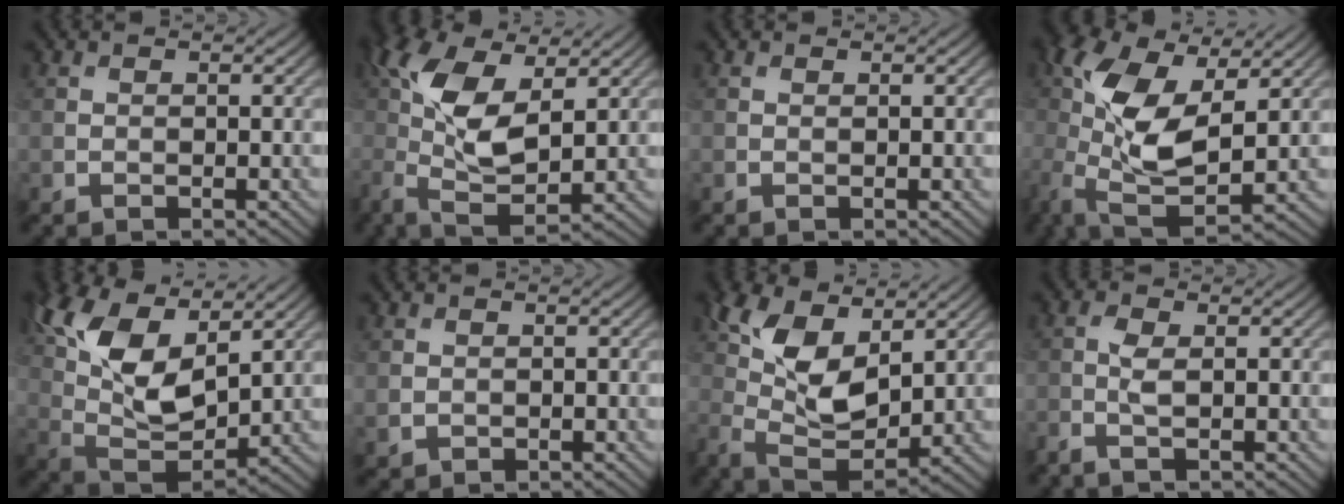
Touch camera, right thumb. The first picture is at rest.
{"total": 10.5, "force": [2.1, 4.7, 9.2], "torque": [-0.219, 0.007, 0.035]}
{"total": 0.0}
{"total": 12.3, "force": [1.7, 5.9, 10.7], "torque": [-0.246, 0.000, 0.026]}
{"total": 13.1, "force": [6.1, 6.3, 9.8], "torque": [-0.216, 0.011, 0.121]}
{"total": 1.2, "force": [0.0, 1.1, 0.4], "torque": [-0.014, -0.007, 0.002]}
{"total": 9.9, "force": [4.1, 4.9, 7.6], "torque": [-0.174, 0.002, 0.078]}
{"total": 1.9, "force": [-0.7, 0.4, 1.7], "torque": [-0.044, 0.003, -0.020]}